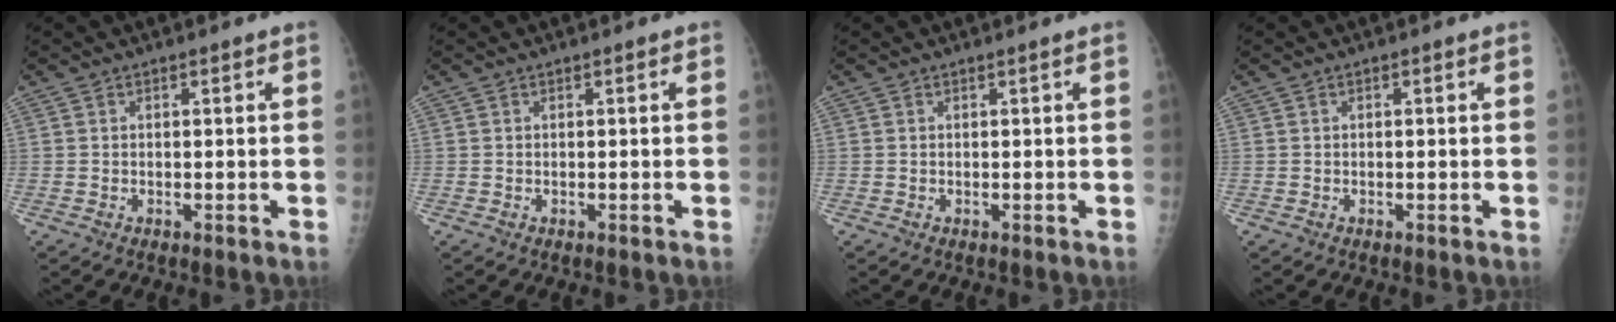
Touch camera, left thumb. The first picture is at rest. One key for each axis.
{"total": 0.0}
{"total": 0.0}
{"total": 0.0}